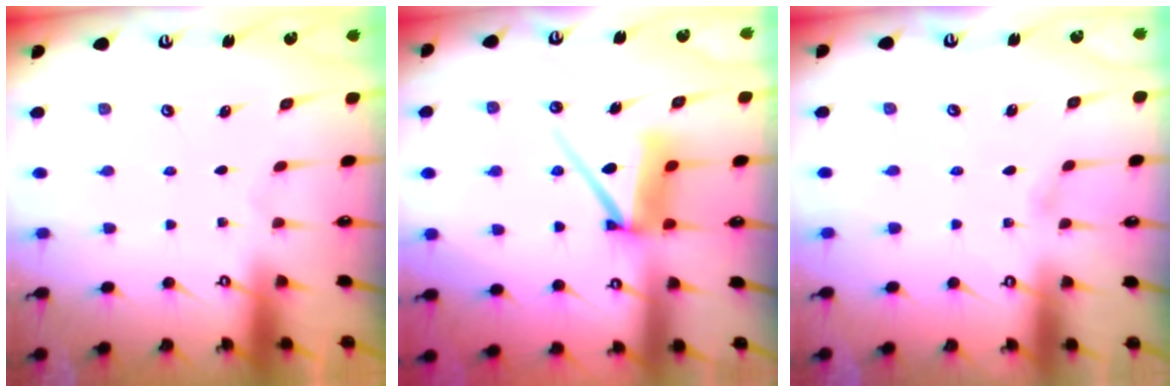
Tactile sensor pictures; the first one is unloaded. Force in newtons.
{"total": 9.4, "press": 9.4, "slide": 1.1}
{"total": 2.6, "press": 2.6, "slide": 0.4}